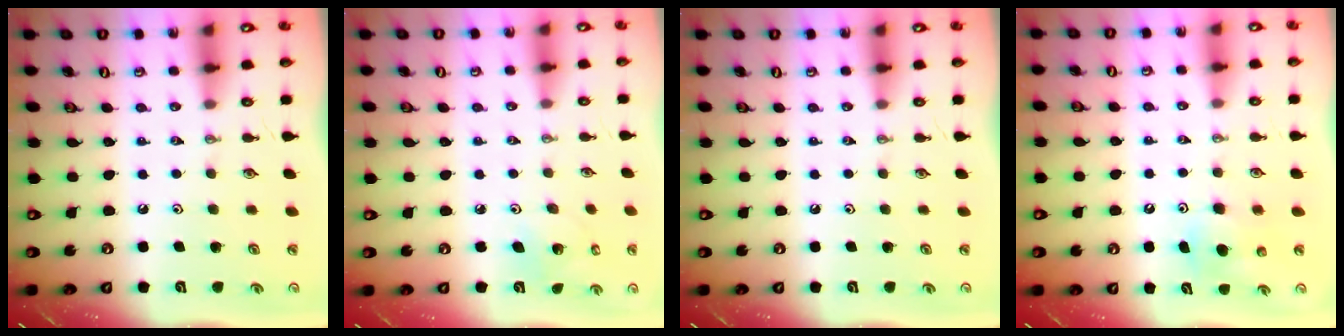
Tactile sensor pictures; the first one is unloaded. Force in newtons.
{"total": 4.4, "press": 4.4, "slide": 0.2}
{"total": 0.0}
{"total": 6.1, "press": 6.0, "slide": 1.1}